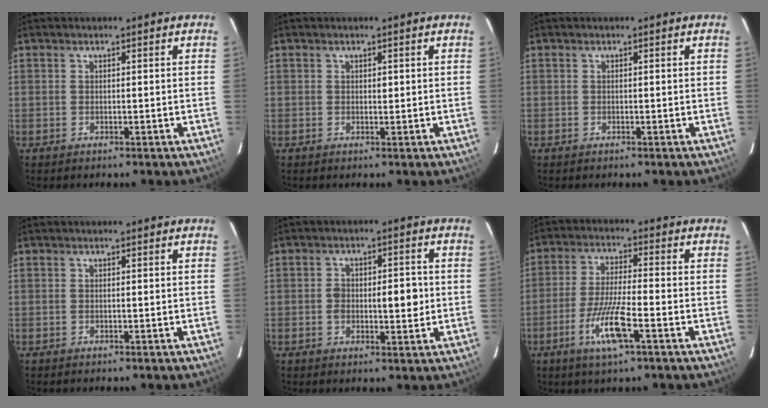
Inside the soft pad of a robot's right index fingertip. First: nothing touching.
{"total": 0.9, "force": [0.1, 0.5, 0.7], "torque": [-0.015, 0.001, 0.001]}
{"total": 0.0}
{"total": 0.0}
{"total": 7.0, "force": [-0.5, 3.4, 6.1], "torque": [-0.099, 0.013, -0.003]}
{"total": 9.4, "force": [-4.2, 1.0, 8.4], "torque": [-0.165, -0.012, -0.077]}